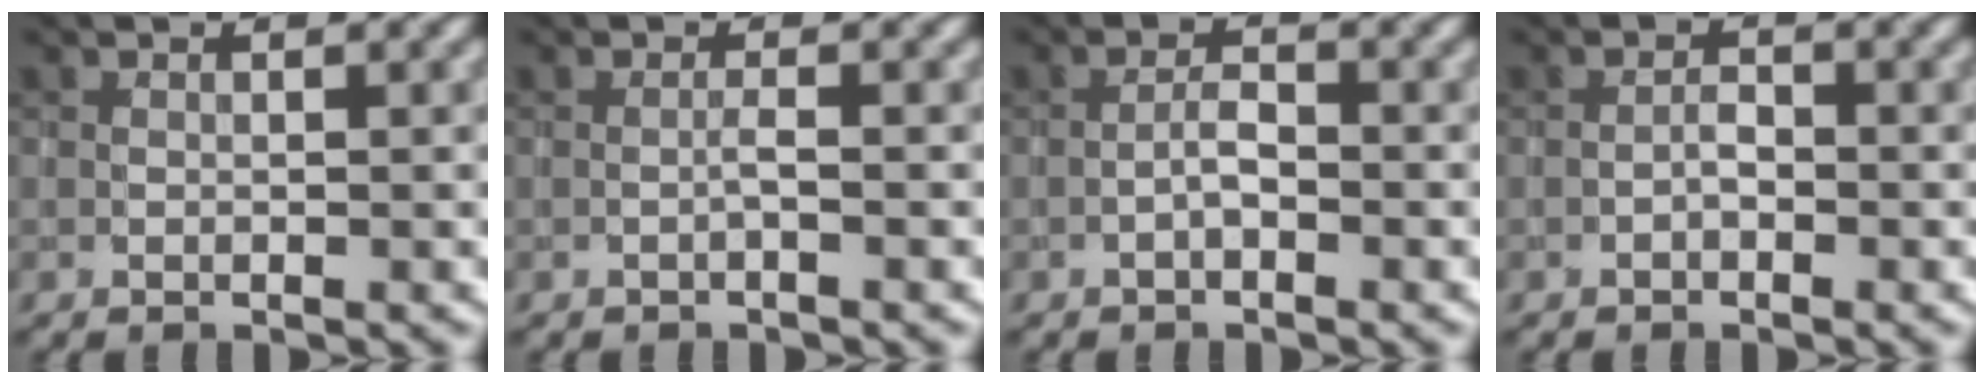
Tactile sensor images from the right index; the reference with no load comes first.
{"total": 0.7, "force": [-0.3, -0.1, 0.6], "torque": [-0.013, 0.003, -0.007]}
{"total": 1.5, "force": [-0.7, 0.4, 1.2], "torque": [-0.024, 0.006, -0.017]}
{"total": 1.1, "force": [-0.5, 0.5, 0.8], "torque": [-0.015, 0.003, -0.012]}